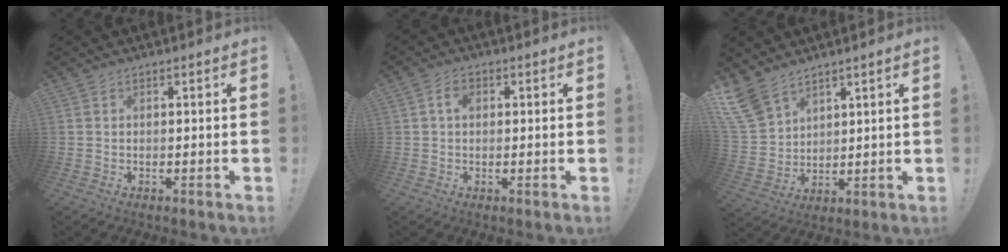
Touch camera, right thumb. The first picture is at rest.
{"total": 3.6, "force": [0.5, 2.5, 2.6], "torque": [-0.038, 0.005, 0.007]}
{"total": 10.0, "force": [7.6, 5.4, 3.7], "torque": [-0.083, -0.052, 0.151]}